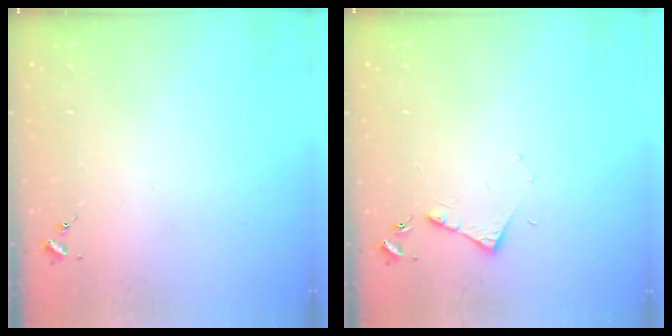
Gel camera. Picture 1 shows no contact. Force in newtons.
{"total": 5.5, "press": 5.4, "slide": 0.7}